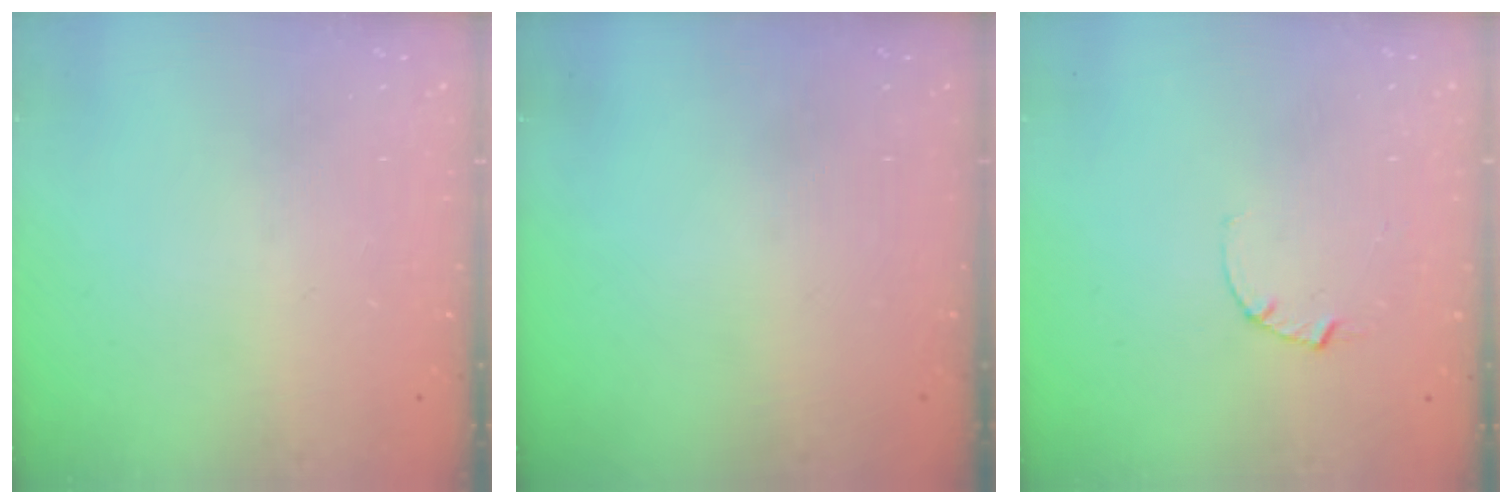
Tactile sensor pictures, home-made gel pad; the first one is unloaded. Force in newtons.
{"total": 0.0}
{"total": 2.5, "press": 2.5, "slide": 0.3}